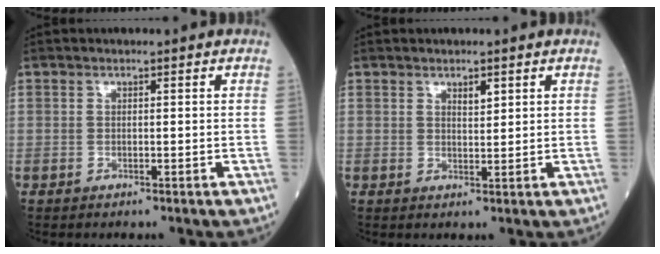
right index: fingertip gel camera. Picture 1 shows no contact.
{"total": 1.5, "force": [1.0, 0.4, 1.0], "torque": [-0.016, -0.001, 0.017]}